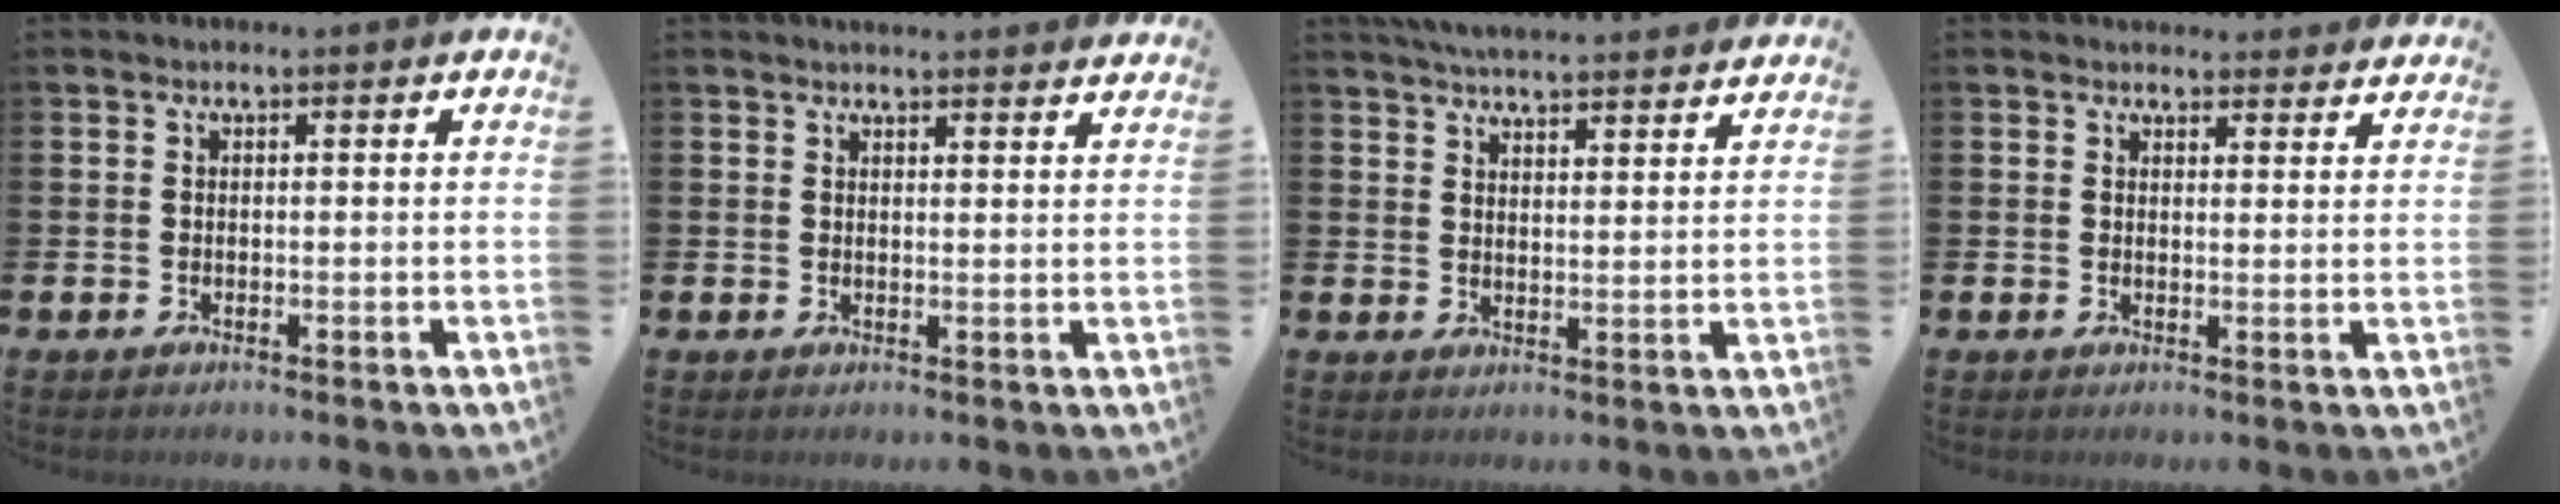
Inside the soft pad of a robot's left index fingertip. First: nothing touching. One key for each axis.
{"total": 2.5, "fx": 2.5, "fy": -0.1, "fz": -0.2, "tx": 0.011, "ty": -0.020, "tz": 0.042}
{"total": 5.4, "fx": 5.4, "fy": 0.2, "fz": 0.6, "tx": -0.021, "ty": -0.035, "tz": 0.096}
{"total": 3.0, "fx": 2.9, "fy": 0.8, "fz": -0.1, "tx": 0.009, "ty": -0.016, "tz": 0.051}